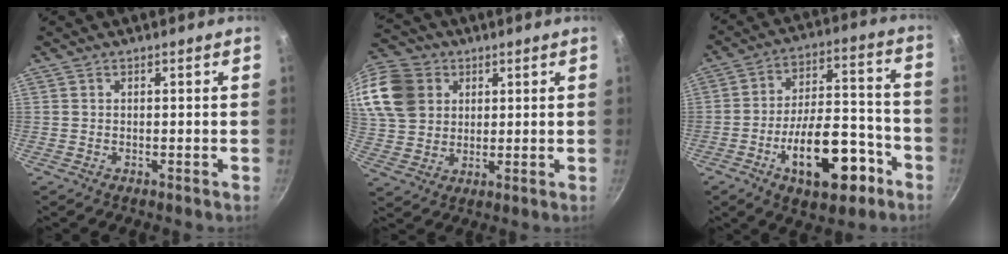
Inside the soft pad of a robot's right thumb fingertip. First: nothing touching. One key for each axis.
{"total": 19.5, "fx": 6.9, "fy": 15.5, "fz": 9.5, "tx": -0.208, "ty": 0.020, "tz": 0.138}
{"total": 18.4, "fx": -8.1, "fy": 8.9, "fz": 13.9, "tx": -0.181, "ty": 0.066, "tz": -0.114}